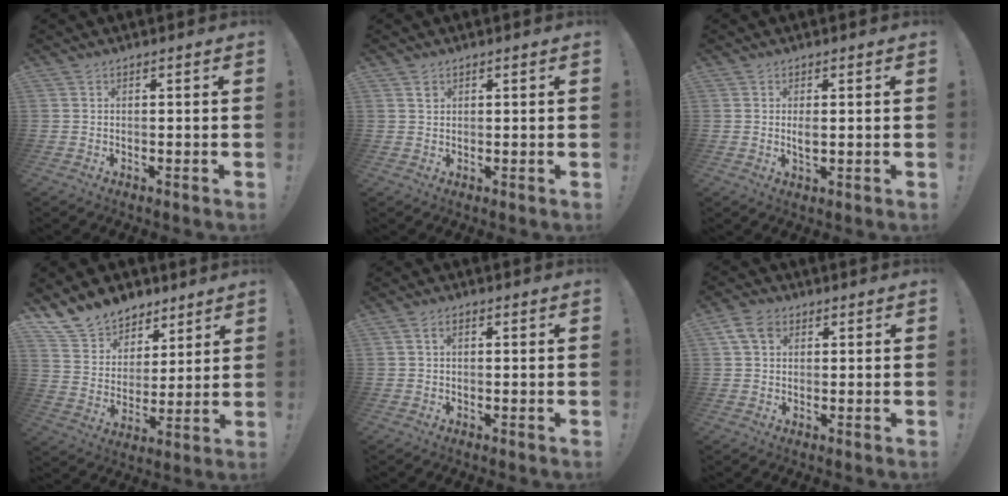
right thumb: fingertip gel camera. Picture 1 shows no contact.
{"total": 1.4, "force": [0.8, 1.1, 0.4], "torque": [0.007, -0.006, 0.013]}
{"total": 2.4, "force": [0.1, 1.1, 2.2], "torque": [-0.035, -0.002, 0.001]}
{"total": 11.9, "force": [9.1, 7.4, 1.9], "torque": [-0.039, -0.072, 0.177]}
{"total": 2.0, "force": [0.3, 1.3, 1.5], "torque": [-0.020, 0.003, 0.004]}
{"total": 6.7, "force": [2.5, 4.8, 3.8], "torque": [-0.069, 0.001, 0.049]}